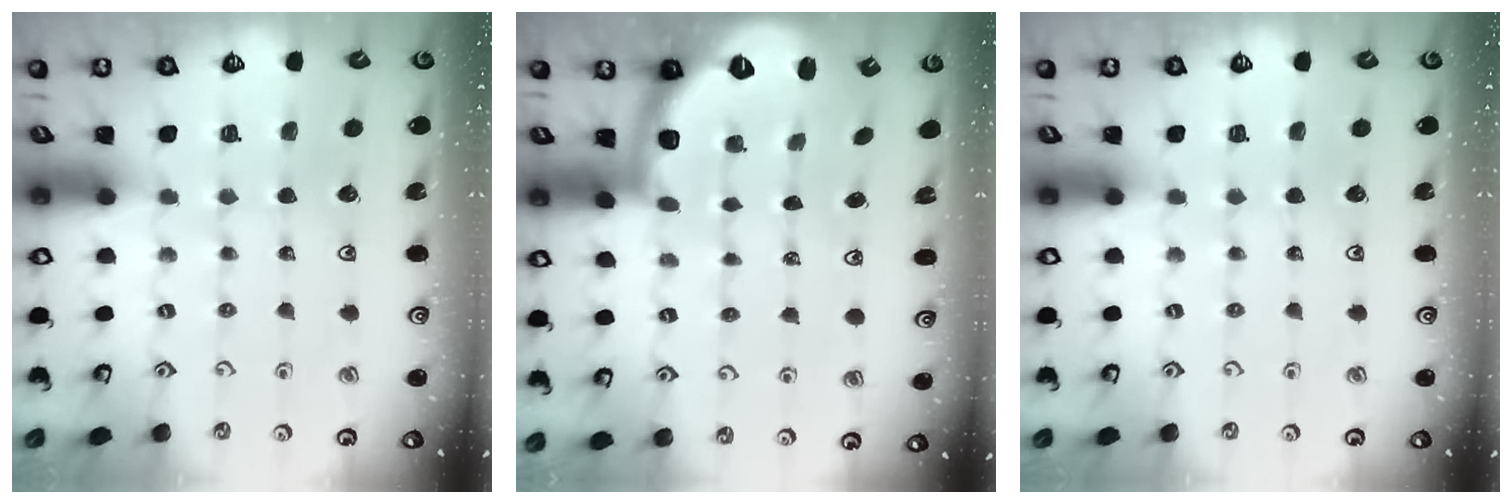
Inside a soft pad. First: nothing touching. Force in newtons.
{"total": 2.5, "press": 2.0, "slide": 1.6}
{"total": 0.0}